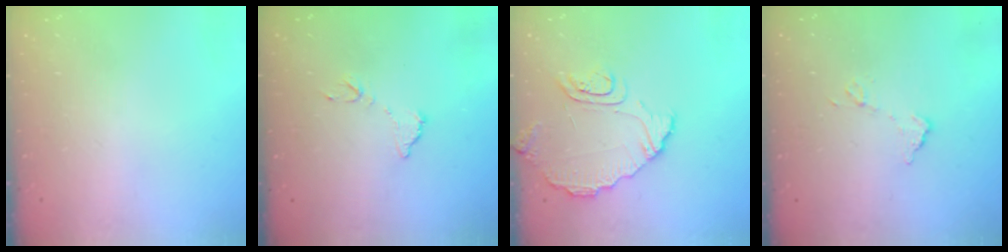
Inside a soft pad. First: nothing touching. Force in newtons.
{"total": 7.3, "press": 7.3, "slide": 0.5}
{"total": 9.6, "press": 9.5, "slide": 1.1}
{"total": 6.3, "press": 6.3, "slide": 0.3}